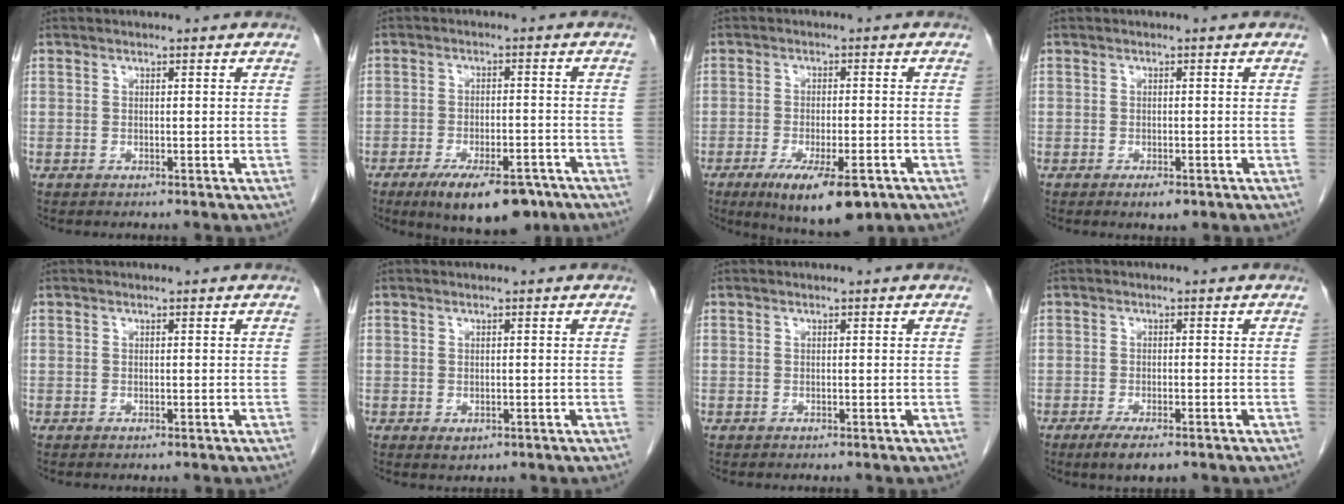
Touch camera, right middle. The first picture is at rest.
{"total": 11.1, "force": [-7.7, 3.9, 7.0], "torque": [-0.100, -0.005, -0.115]}
{"total": 10.6, "force": [-6.2, 2.9, 8.1], "torque": [-0.126, -0.018, -0.091]}
{"total": 1.9, "force": [-1.1, 0.7, 1.4], "torque": [-0.019, -0.001, -0.011]}
{"total": 0.0}
{"total": 1.3, "force": [-0.4, 0.9, 0.8], "torque": [-0.012, -0.002, 0.001]}
{"total": 0.0}
{"total": 4.1, "force": [-2.7, 1.0, 2.9], "torque": [-0.051, -0.007, -0.042]}